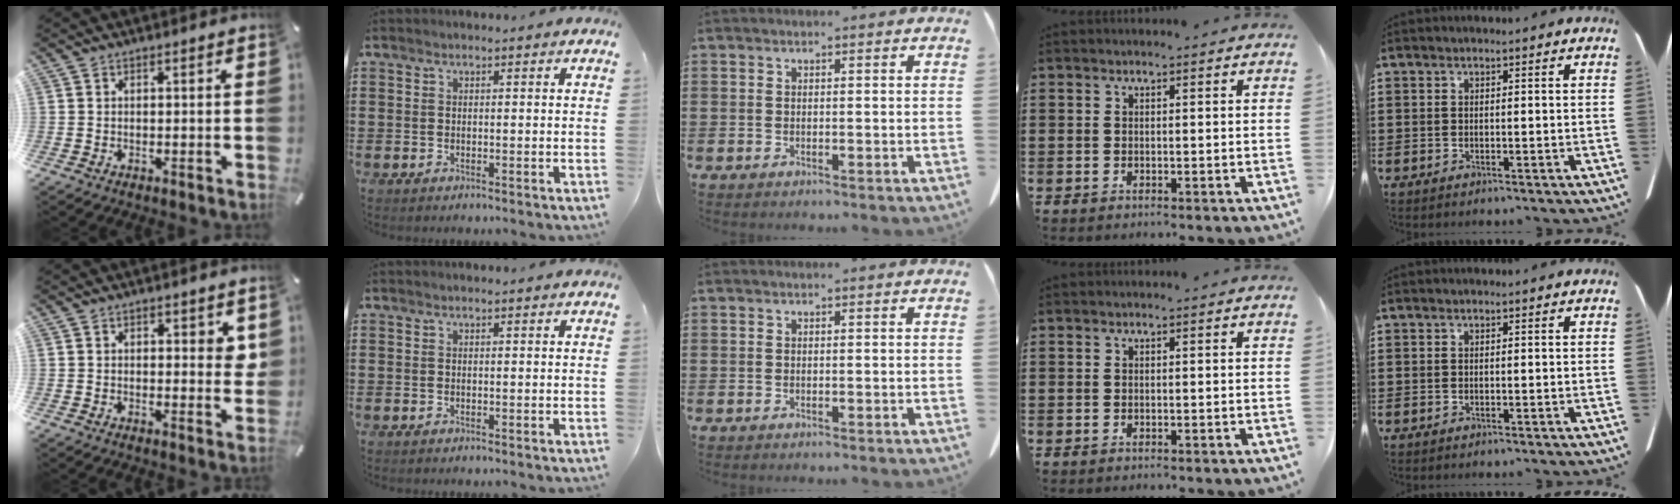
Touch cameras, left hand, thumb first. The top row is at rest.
{"thumb": {"total": 3.0, "force": [1.3, 1.7, 2.2], "torque": [-0.019, -0.005, 0.017]}}